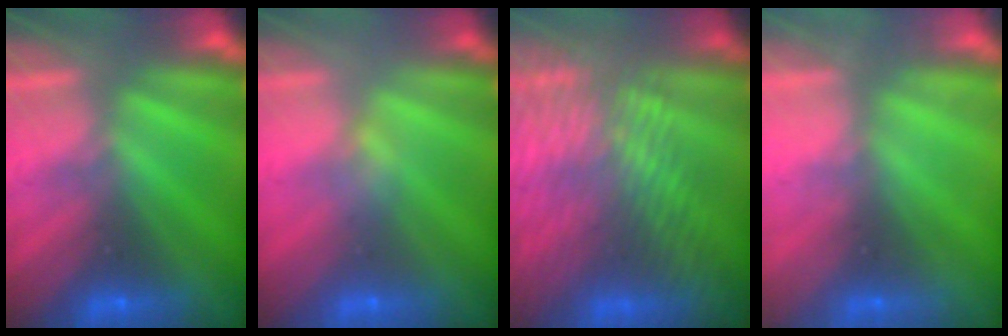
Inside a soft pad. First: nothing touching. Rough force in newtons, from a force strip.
{"total": 2.4}
{"total": 9.6}
{"total": 2.2}